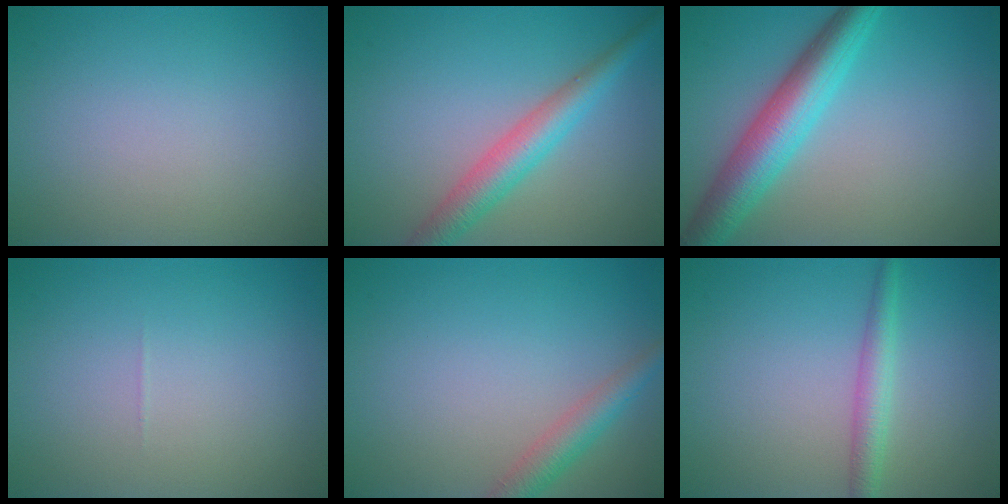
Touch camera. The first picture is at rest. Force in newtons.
{"total": 4.3, "press": 4.3, "slide": 0.1}
{"total": 6.4, "press": 6.4, "slide": 0.1}
{"total": 0.0}
{"total": 2.8, "press": 2.8, "slide": 0.2}
{"total": 2.3, "press": 2.3, "slide": 0.0}